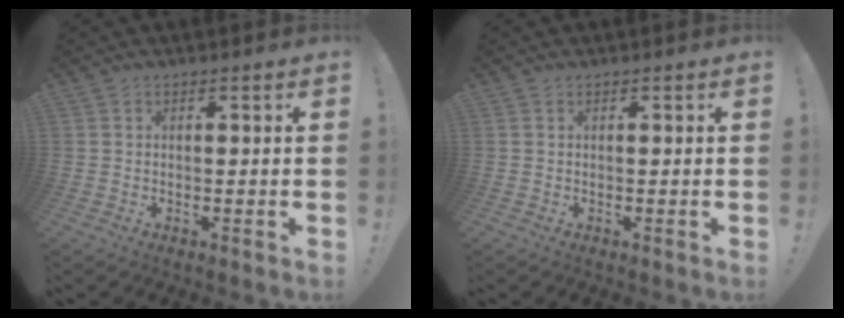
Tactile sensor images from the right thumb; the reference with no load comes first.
{"total": 0.0}